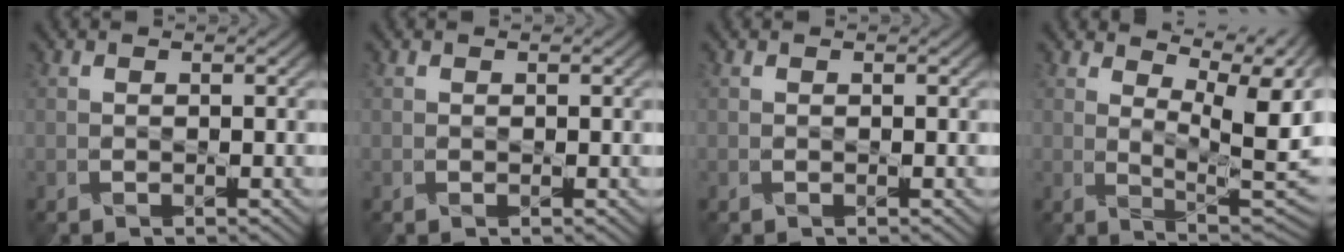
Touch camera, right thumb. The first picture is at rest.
{"total": 0.0}
{"total": 0.0}
{"total": 9.4, "force": [5.0, 3.5, 7.2], "torque": [-0.122, 0.006, 0.083]}